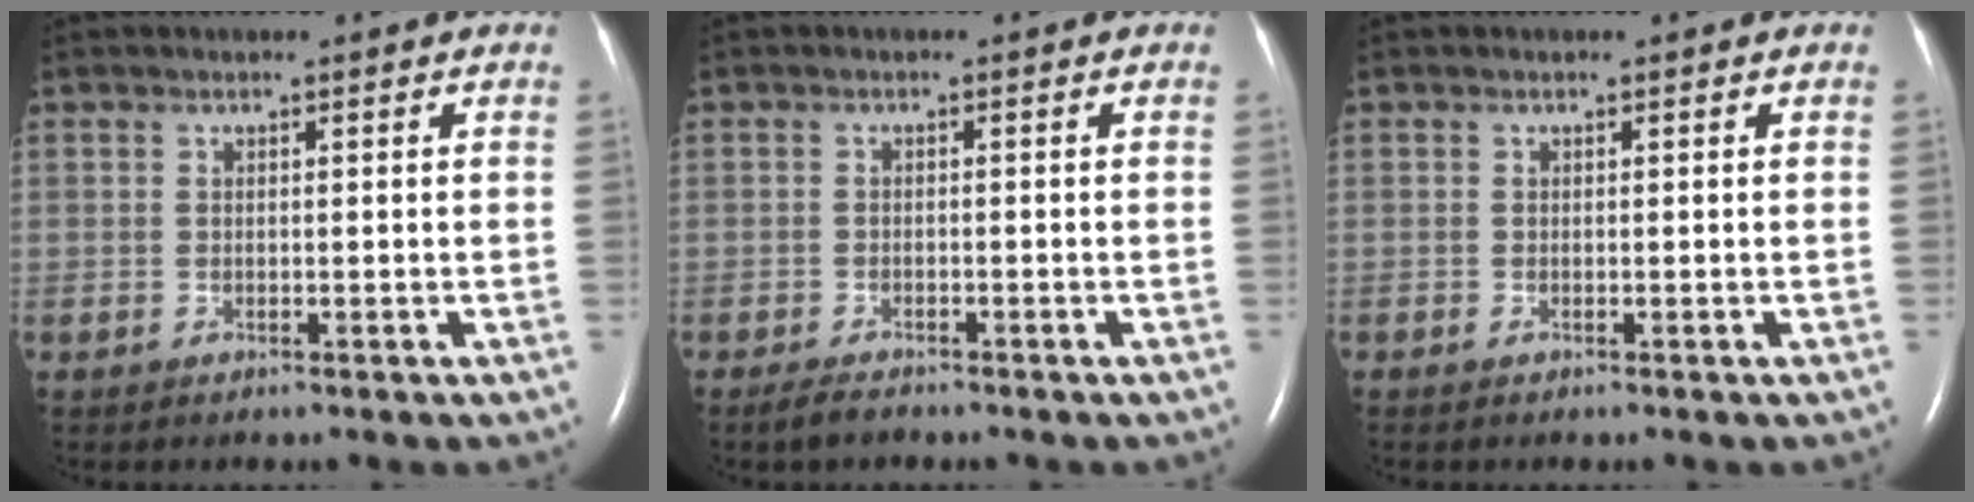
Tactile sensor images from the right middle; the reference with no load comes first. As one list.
[{"total": 2.2, "force": [-1.8, 0.6, 1.0], "torque": [-0.029, -0.005, -0.029]}, {"total": 0.0}]